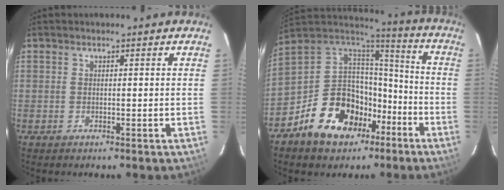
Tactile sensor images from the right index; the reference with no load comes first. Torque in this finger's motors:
{"motor_torque": [1.70, -0.44, 0.49, 0.10]}